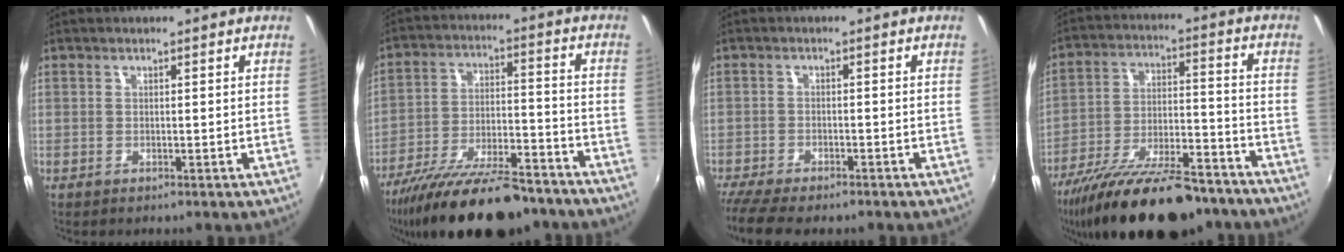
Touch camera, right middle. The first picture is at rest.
{"total": 22.0, "force": [-17.6, 6.3, 11.6], "torque": [-0.212, -0.031, -0.266]}
{"total": 8.5, "force": [-7.3, 1.7, 4.1], "torque": [-0.106, -0.040, -0.125]}
{"total": 24.7, "force": [-19.2, 7.5, 13.5], "torque": [-0.242, -0.033, -0.287]}